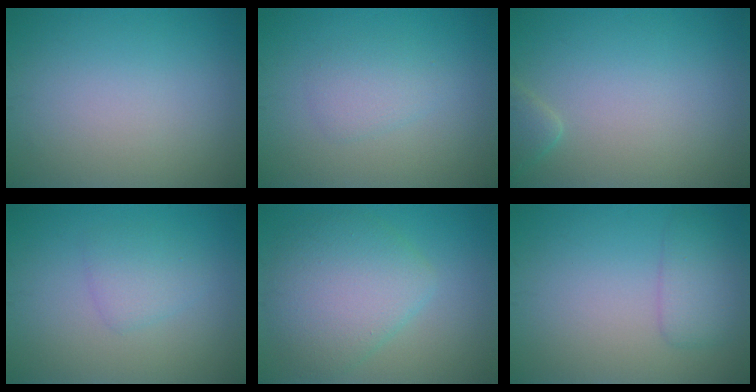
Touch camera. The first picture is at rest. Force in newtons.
{"total": 1.8, "press": 1.8, "slide": 0.0}
{"total": 1.4, "press": 1.4, "slide": 0.2}
{"total": 2.0, "press": 2.0, "slide": 0.2}
{"total": 6.1, "press": 6.1, "slide": 0.2}
{"total": 2.6, "press": 2.6, "slide": 0.0}